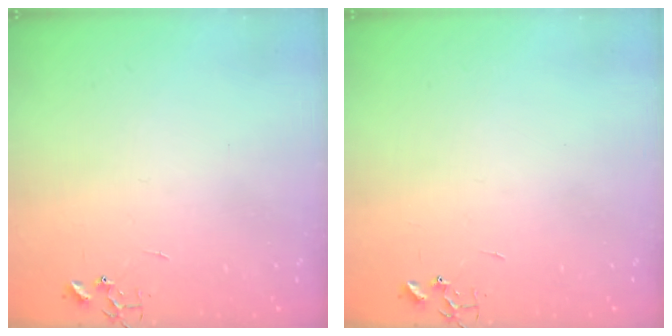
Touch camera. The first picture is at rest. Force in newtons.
{"total": 0.0}